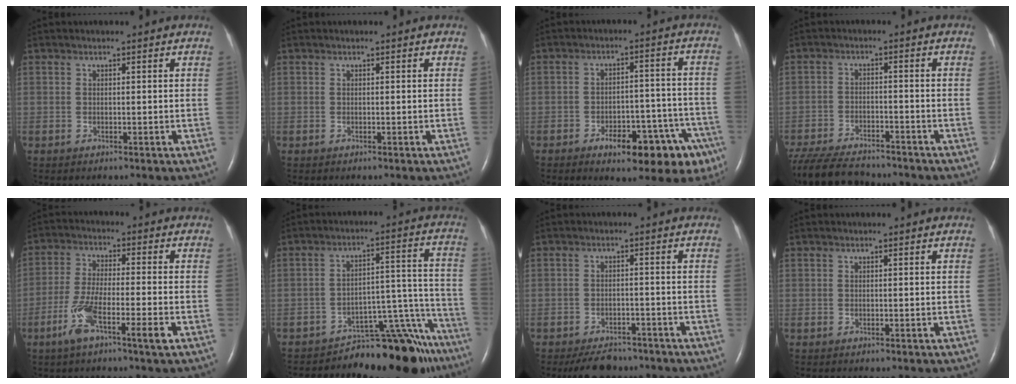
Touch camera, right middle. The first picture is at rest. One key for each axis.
{"total": 0.0}
{"total": 13.2, "fx": -7.9, "fy": 4.9, "fz": 9.3, "tx": -0.082, "ty": 0.032, "tz": -0.099}
{"total": 13.9, "fx": -12.1, "fy": 3.4, "fz": 5.9, "tx": -0.131, "ty": -0.023, "tz": -0.189}
{"total": 8.0, "fx": -3.9, "fy": 0.4, "fz": 7.0, "tx": -0.143, "ty": -0.007, "tz": -0.074}
{"total": 14.3, "fx": -13.4, "fy": 2.9, "fz": 3.8, "tx": -0.004, "ty": 0.066, "tz": -0.188}
{"total": 5.9, "fx": -5.0, "fy": 2.7, "fz": 1.7, "tx": -0.025, "ty": -0.002, "tz": -0.076}
{"total": 0.0}